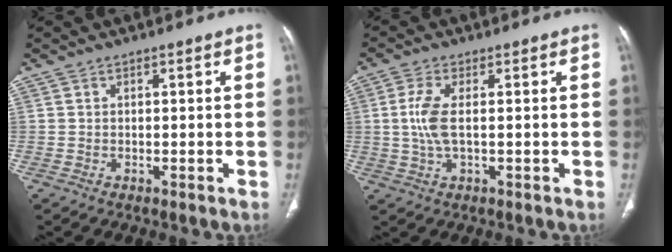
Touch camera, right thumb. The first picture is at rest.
{"total": 5.5, "force": [0.2, 2.0, 5.1], "torque": [-0.135, 0.002, 0.003]}